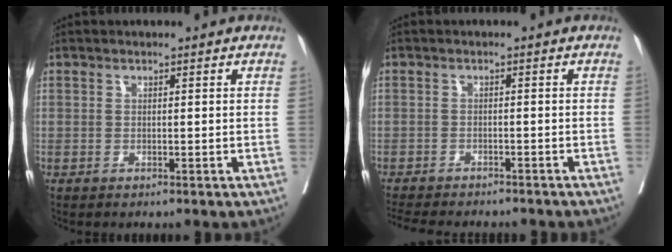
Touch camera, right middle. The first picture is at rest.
{"total": 12.6, "force": [-11.2, 2.7, 5.0], "torque": [-0.091, -0.019, -0.145]}